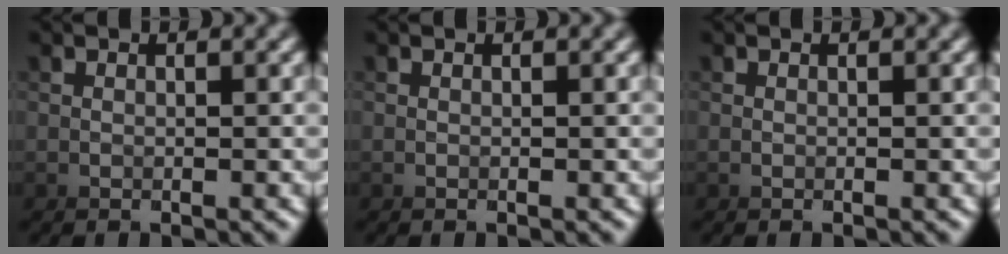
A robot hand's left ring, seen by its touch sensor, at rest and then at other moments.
{"total": 0.0}
{"total": 0.0}